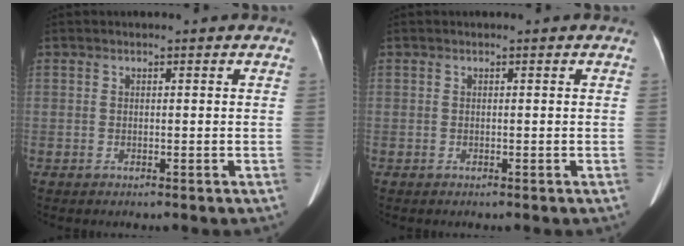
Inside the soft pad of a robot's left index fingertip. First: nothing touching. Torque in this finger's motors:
{"motor_torque": [0.02, -0.01, 0.01, 0.00]}